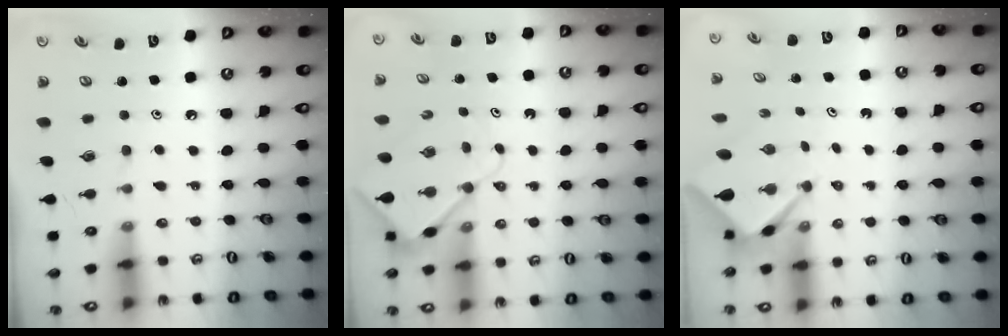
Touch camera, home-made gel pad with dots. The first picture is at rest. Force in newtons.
{"total": 7.5, "press": 7.5, "slide": 0.8}
{"total": 2.7, "press": 2.7, "slide": 0.1}